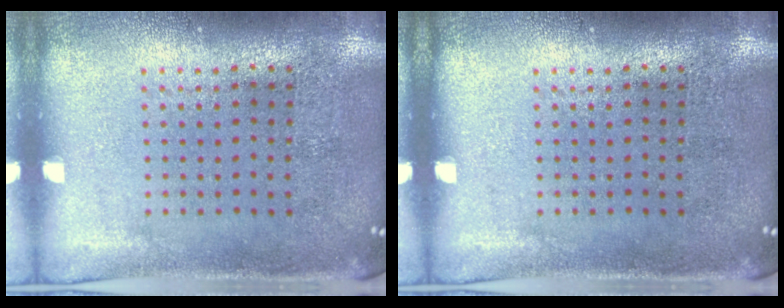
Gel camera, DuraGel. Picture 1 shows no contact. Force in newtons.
{"total": 0.0}